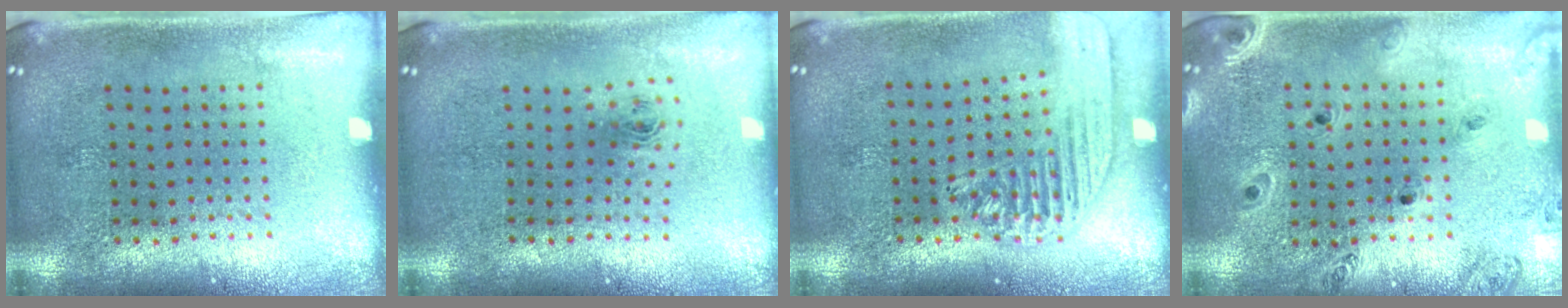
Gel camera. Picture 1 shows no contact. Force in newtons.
{"total": 0.9, "press": 0.3, "slide": 0.8}
{"total": 1.7, "press": 1.6, "slide": 0.6}
{"total": 0.8, "press": 0.8, "slide": 0.1}